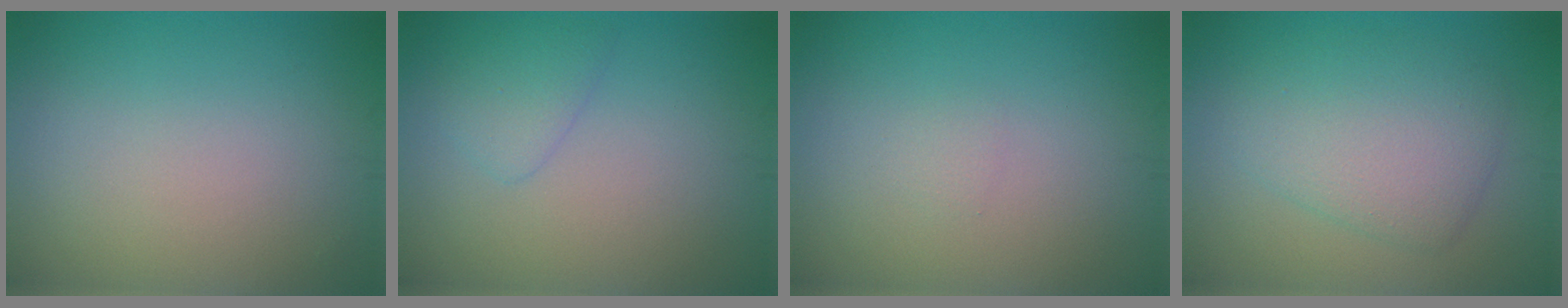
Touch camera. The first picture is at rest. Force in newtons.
{"total": 1.8, "press": 1.8, "slide": 0.1}
{"total": 0.5, "press": 0.5, "slide": 0.1}
{"total": 4.8, "press": 4.8, "slide": 0.2}